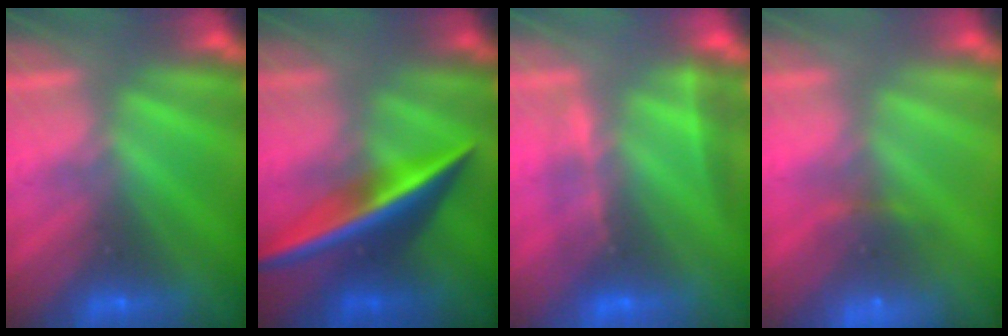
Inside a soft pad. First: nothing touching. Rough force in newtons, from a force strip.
{"total": 2.7}
{"total": 2.4}
{"total": 5.6}